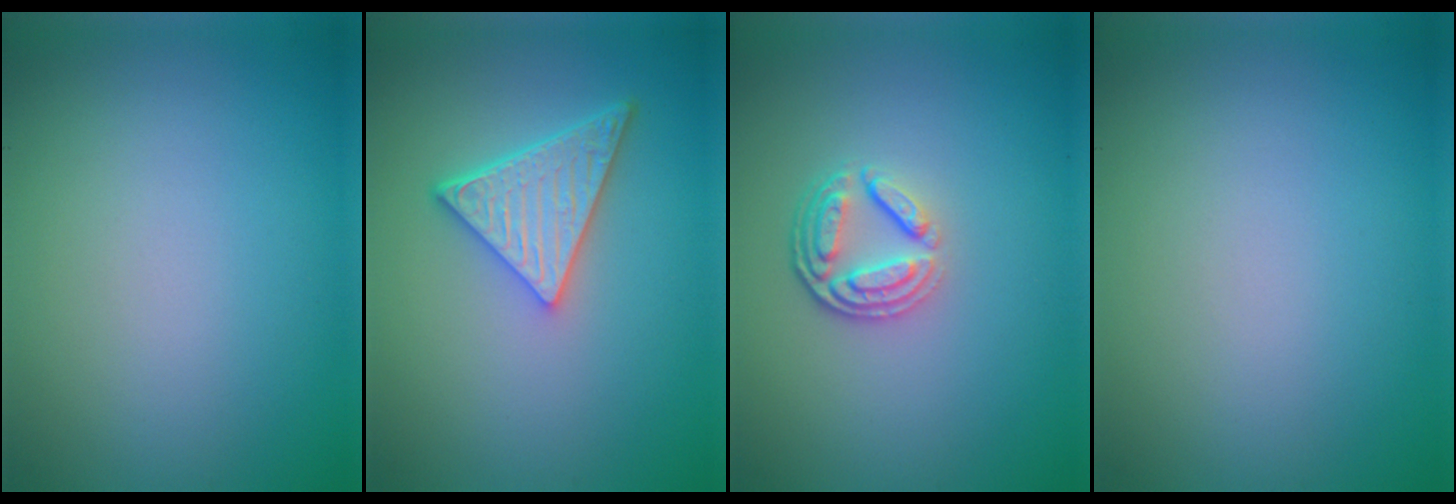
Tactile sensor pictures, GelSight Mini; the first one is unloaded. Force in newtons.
{"total": 5.0, "press": 4.3, "slide": 2.7}
{"total": 3.8, "press": 2.8, "slide": 2.5}
{"total": 0.0}